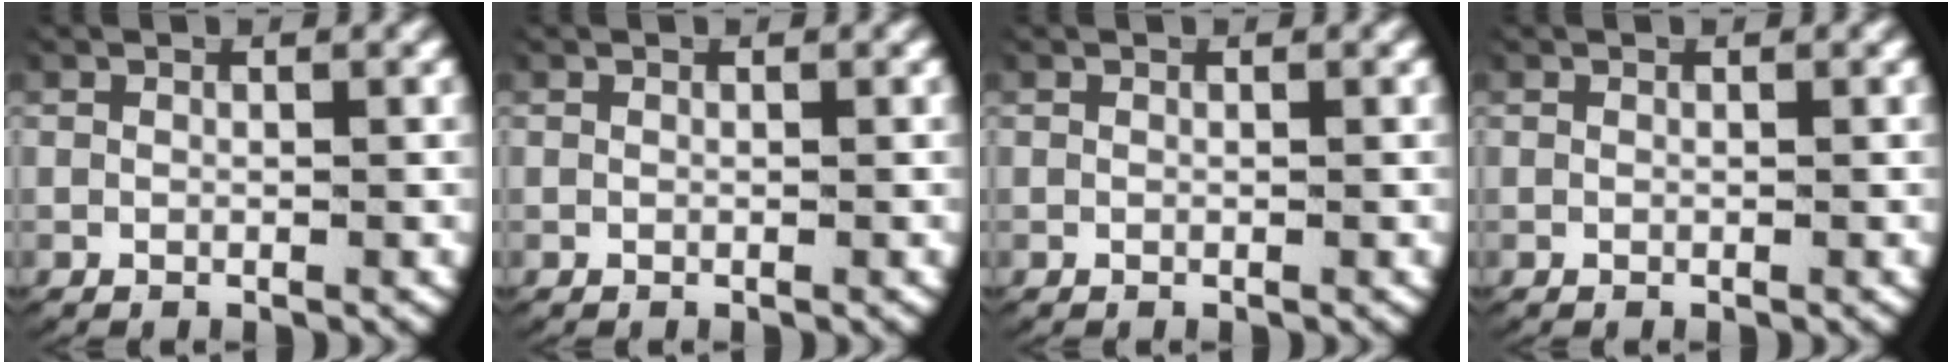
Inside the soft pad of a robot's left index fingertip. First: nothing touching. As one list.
[{"total": 0.0}, {"total": 0.0}, {"total": 0.0}]